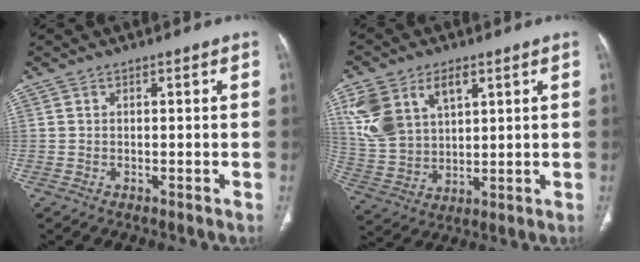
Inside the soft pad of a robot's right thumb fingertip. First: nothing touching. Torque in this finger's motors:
{"motor_torque": [0.70, 3.05, 1.55, 0.93, 0.16]}